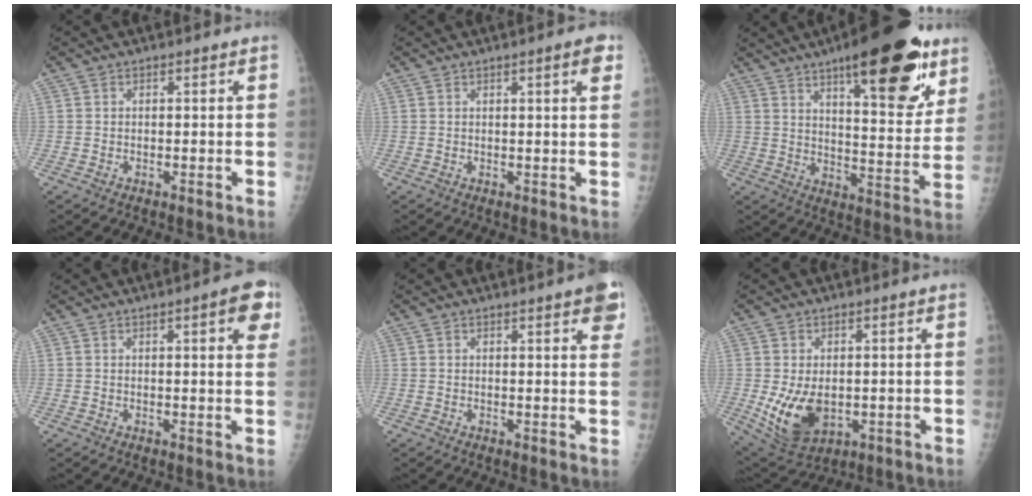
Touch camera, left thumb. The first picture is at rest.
{"total": 3.5, "force": [1.6, 0.4, 3.0], "torque": [-0.035, -0.004, 0.021]}
{"total": 23.8, "force": [13.6, 7.6, 17.9], "torque": [-0.220, -0.053, 0.200]}
{"total": 6.4, "force": [2.7, 1.6, 5.6], "torque": [-0.053, -0.004, 0.028]}
{"total": 5.9, "force": [3.0, 1.2, 4.9], "torque": [-0.046, -0.006, 0.032]}
{"total": 10.1, "force": [-1.3, 6.6, 7.5], "torque": [-0.120, -0.012, -0.001]}